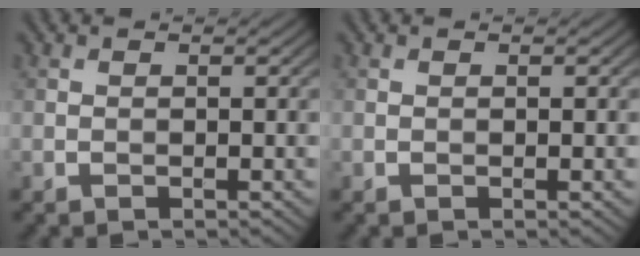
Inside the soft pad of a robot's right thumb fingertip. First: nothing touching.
{"total": 0.0}